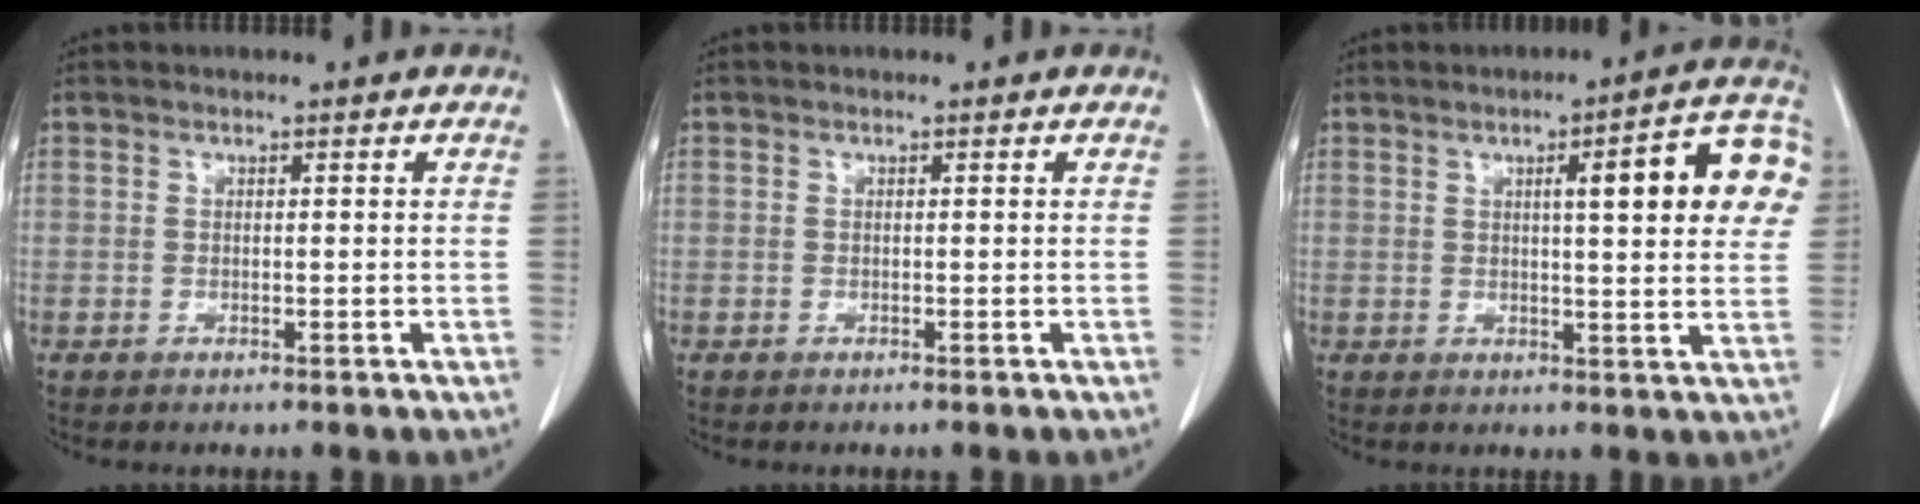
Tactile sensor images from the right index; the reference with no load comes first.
{"total": 0.0}
{"total": 12.1, "force": [3.2, 1.9, 11.5], "torque": [-0.137, 0.023, 0.031]}